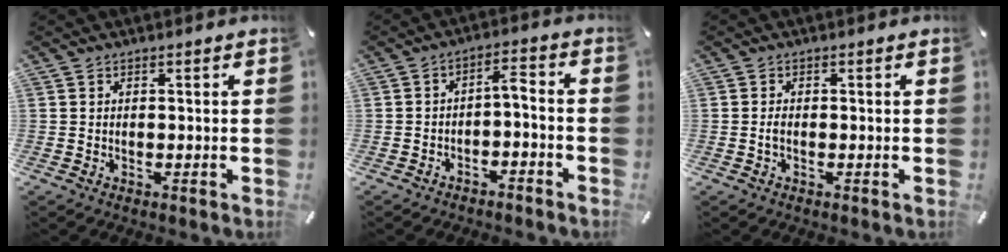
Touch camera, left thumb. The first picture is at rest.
{"total": 4.3, "force": [-2.8, 1.7, 2.8], "torque": [-0.050, 0.023, -0.055]}
{"total": 1.3, "force": [-0.3, 0.5, 1.1], "torque": [-0.022, 0.001, -0.007]}